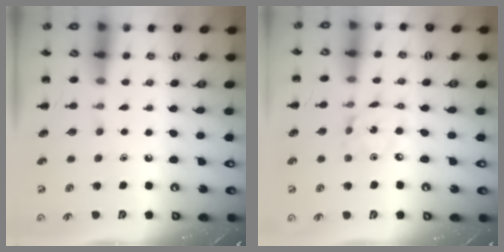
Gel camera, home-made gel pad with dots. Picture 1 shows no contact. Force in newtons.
{"total": 4.0, "press": 4.0, "slide": 0.5}